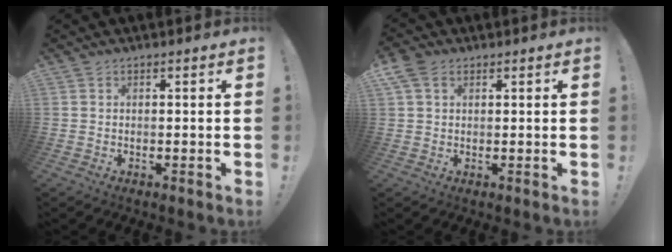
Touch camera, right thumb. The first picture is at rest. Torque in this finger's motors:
{"motor_torque": [0.23, 0.23, 0.45, 0.16, 0.34]}